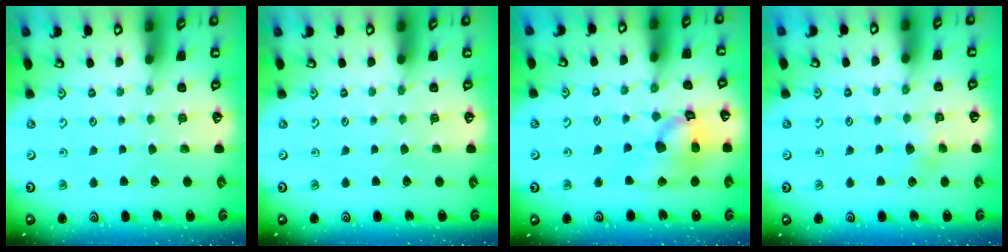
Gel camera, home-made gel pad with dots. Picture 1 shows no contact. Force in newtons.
{"total": 0.0}
{"total": 17.2, "press": 17.0, "slide": 2.5}
{"total": 3.1, "press": 3.0, "slide": 0.4}